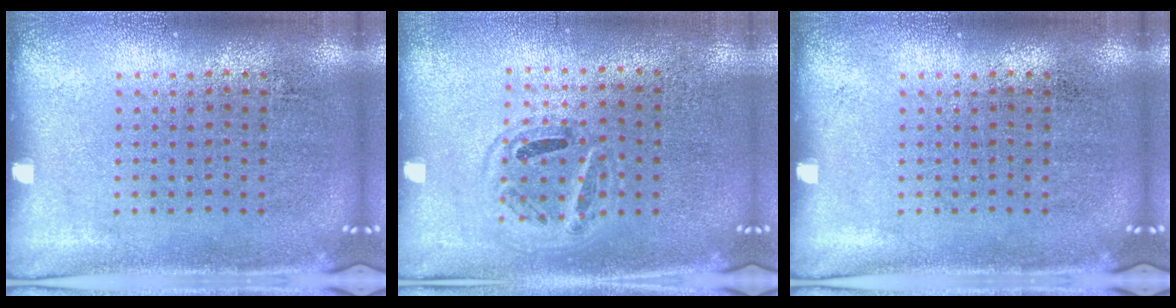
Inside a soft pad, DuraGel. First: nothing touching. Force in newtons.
{"total": 0.9, "press": 0.8, "slide": 0.2}
{"total": 0.0}